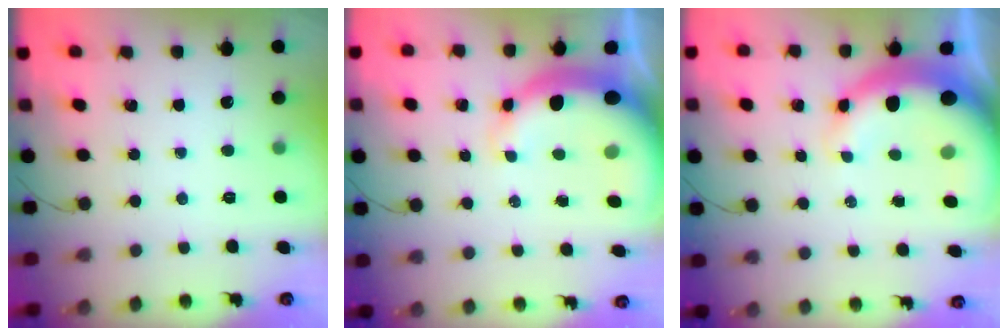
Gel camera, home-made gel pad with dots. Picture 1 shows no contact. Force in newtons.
{"total": 11.3, "press": 10.9, "slide": 3.0}
{"total": 13.5, "press": 13.2, "slide": 2.8}